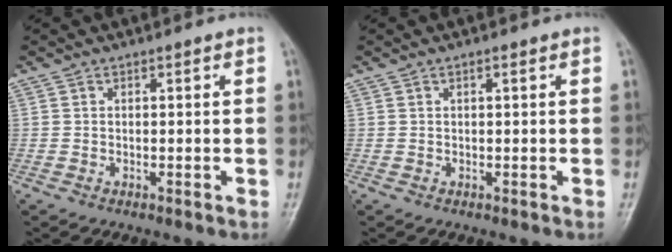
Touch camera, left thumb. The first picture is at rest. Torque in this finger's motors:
{"motor_torque": [-0.31, -0.27, -0.24, 0.34, -0.01]}